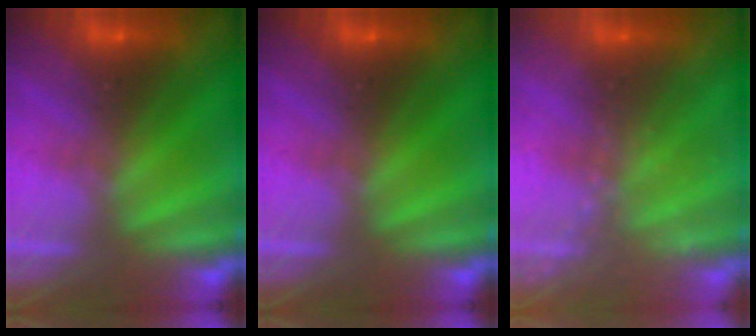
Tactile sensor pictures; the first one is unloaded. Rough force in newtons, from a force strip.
{"total": 0.0}
{"total": 2.0}